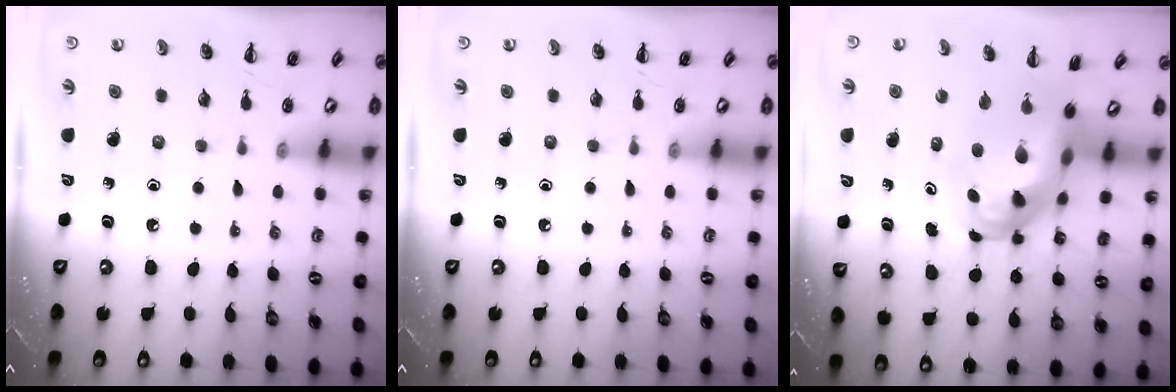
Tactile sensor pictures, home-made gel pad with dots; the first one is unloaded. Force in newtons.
{"total": 0.0}
{"total": 7.8, "press": 7.4, "slide": 2.4}